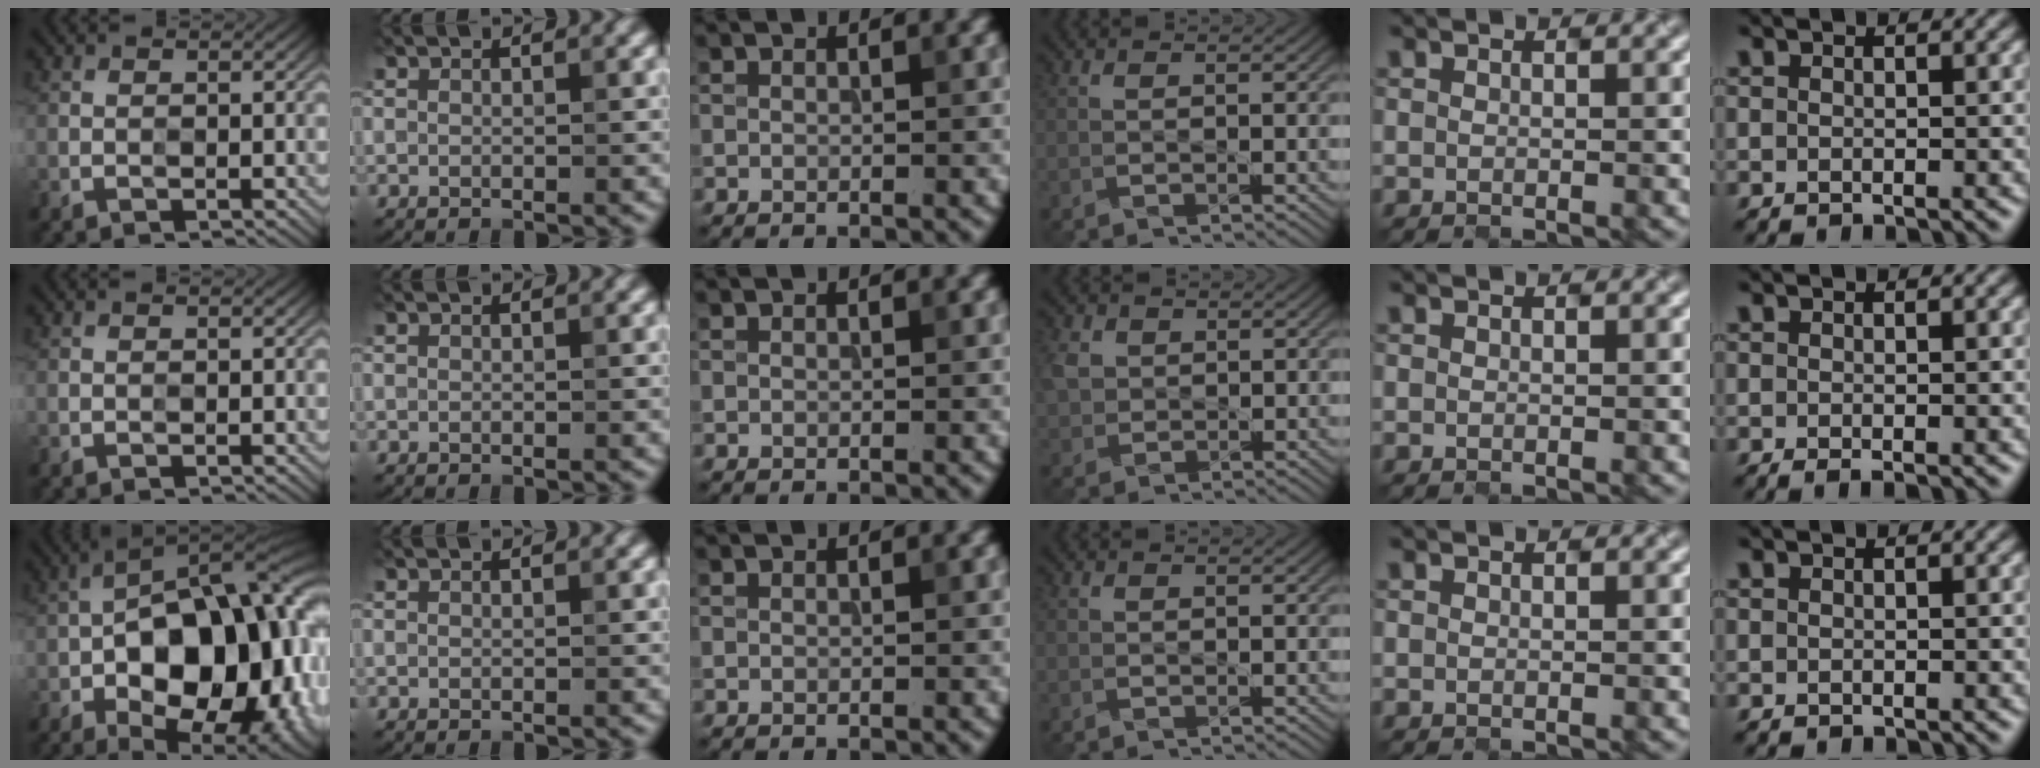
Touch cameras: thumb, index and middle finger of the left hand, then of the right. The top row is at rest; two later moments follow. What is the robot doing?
{"motion": "close", "object": "jewelry box"}